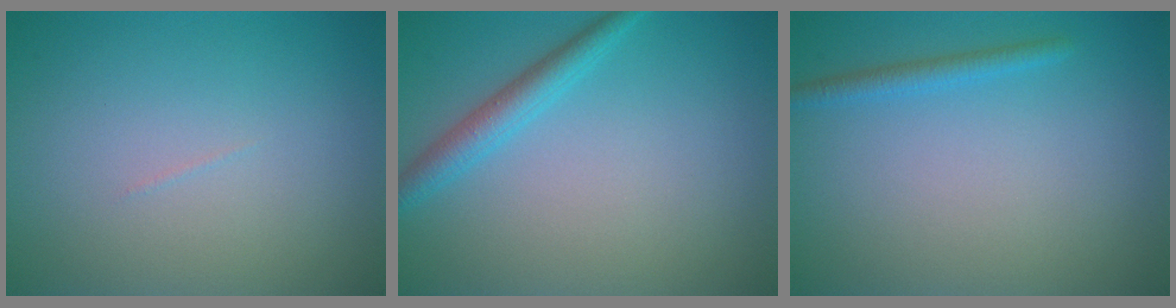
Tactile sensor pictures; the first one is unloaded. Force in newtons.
{"total": 2.6, "press": 2.5, "slide": 0.1}
{"total": 1.5, "press": 1.4, "slide": 0.1}